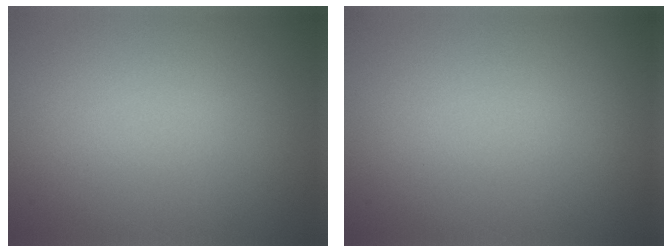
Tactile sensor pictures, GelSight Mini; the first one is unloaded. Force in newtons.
{"total": 0.0}